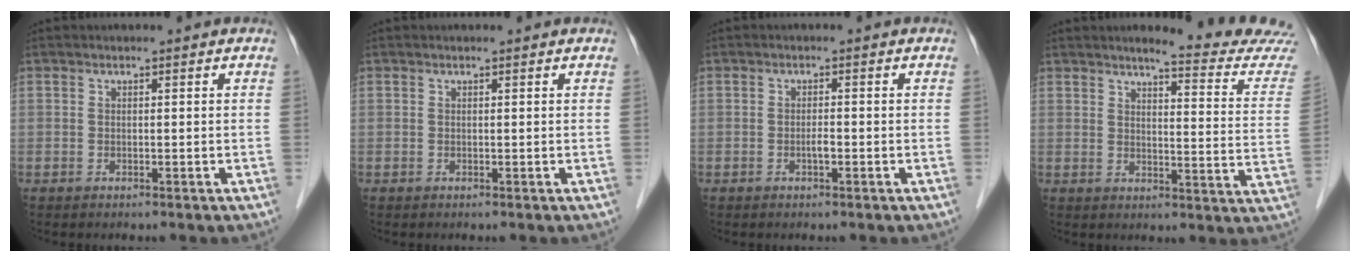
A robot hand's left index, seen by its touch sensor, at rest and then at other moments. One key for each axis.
{"total": 0.0}
{"total": 1.4, "fx": -1.2, "fy": 0.1, "fz": 0.8, "tx": -0.017, "ty": -0.005, "tz": -0.020}
{"total": 14.1, "fx": 13.4, "fy": -0.9, "fz": 4.2, "tx": -0.048, "ty": -0.101, "tz": 0.139}